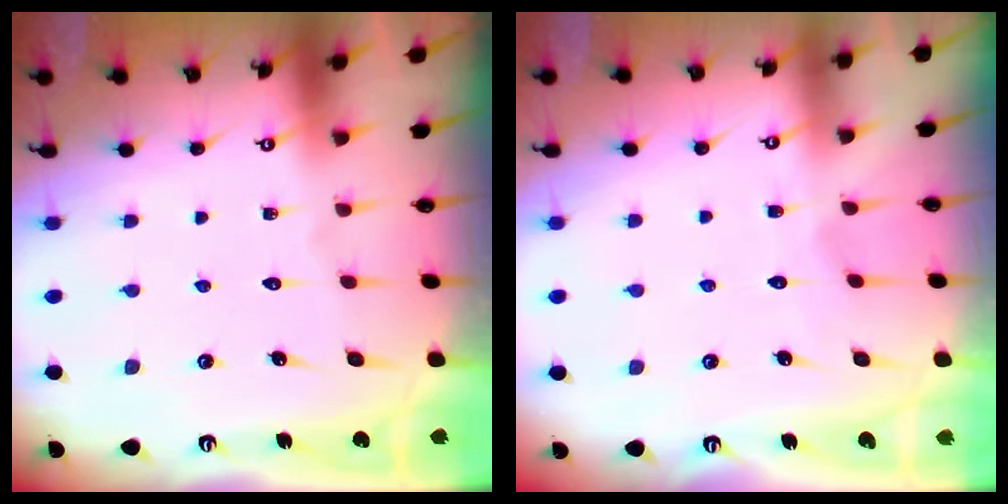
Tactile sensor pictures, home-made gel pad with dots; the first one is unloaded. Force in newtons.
{"total": 3.3, "press": 3.3, "slide": 0.4}